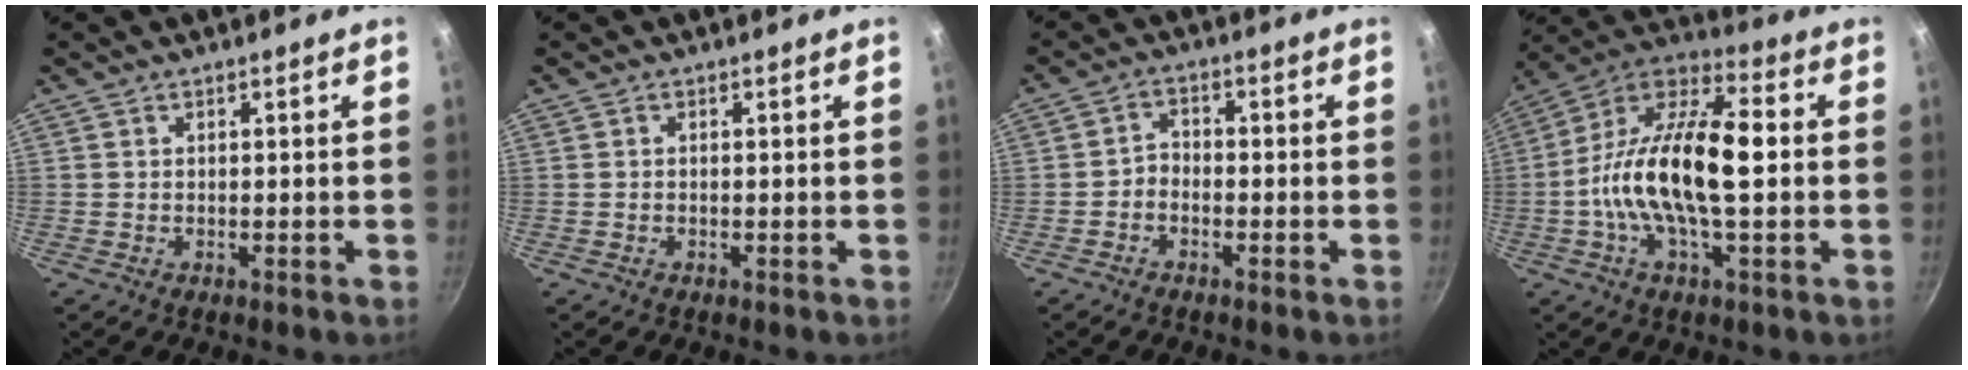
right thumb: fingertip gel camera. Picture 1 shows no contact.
{"total": 0.0}
{"total": 2.8, "force": [-1.5, 1.9, 1.4], "torque": [-0.020, 0.023, -0.033]}
{"total": 19.5, "force": [-0.6, 7.9, 17.8], "torque": [-0.324, 0.030, -0.034]}